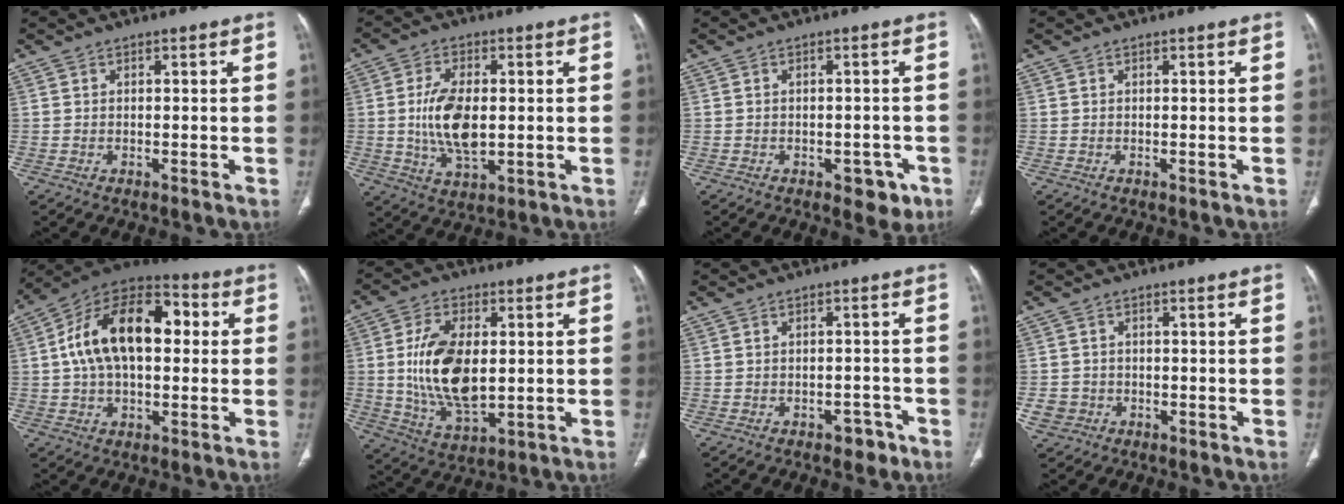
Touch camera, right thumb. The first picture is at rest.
{"total": 10.6, "force": [-0.1, 5.6, 9.1], "torque": [-0.172, -0.005, 0.004]}
{"total": 4.6, "force": [-2.2, 2.8, 3.0], "torque": [-0.015, 0.010, -0.023]}
{"total": 0.0}
{"total": 19.9, "force": [2.8, 11.6, 16.0], "torque": [-0.253, 0.037, 0.039]}
{"total": 14.9, "force": [0.8, 8.1, 12.5], "torque": [-0.229, -0.012, 0.023]}
{"total": 3.2, "force": [-2.0, 2.0, 1.4], "torque": [-0.004, 0.017, -0.021]}
{"total": 3.2, "force": [-1.0, 3.0, 0.7], "torque": [-0.004, 0.009, -0.014]}